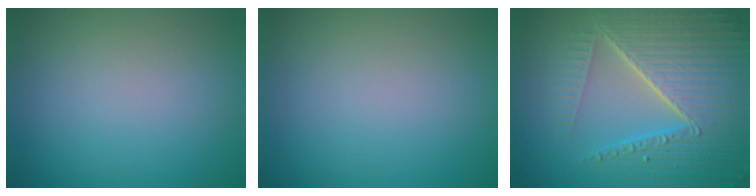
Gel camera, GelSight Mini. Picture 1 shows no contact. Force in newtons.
{"total": 0.0}
{"total": 8.6, "press": 6.0, "slide": 6.2}